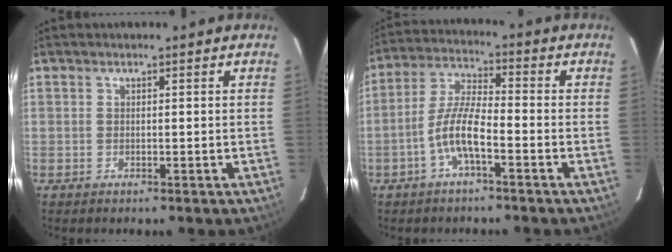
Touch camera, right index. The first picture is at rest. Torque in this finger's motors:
{"motor_torque": [1.17, -0.83, 0.61, 0.15]}